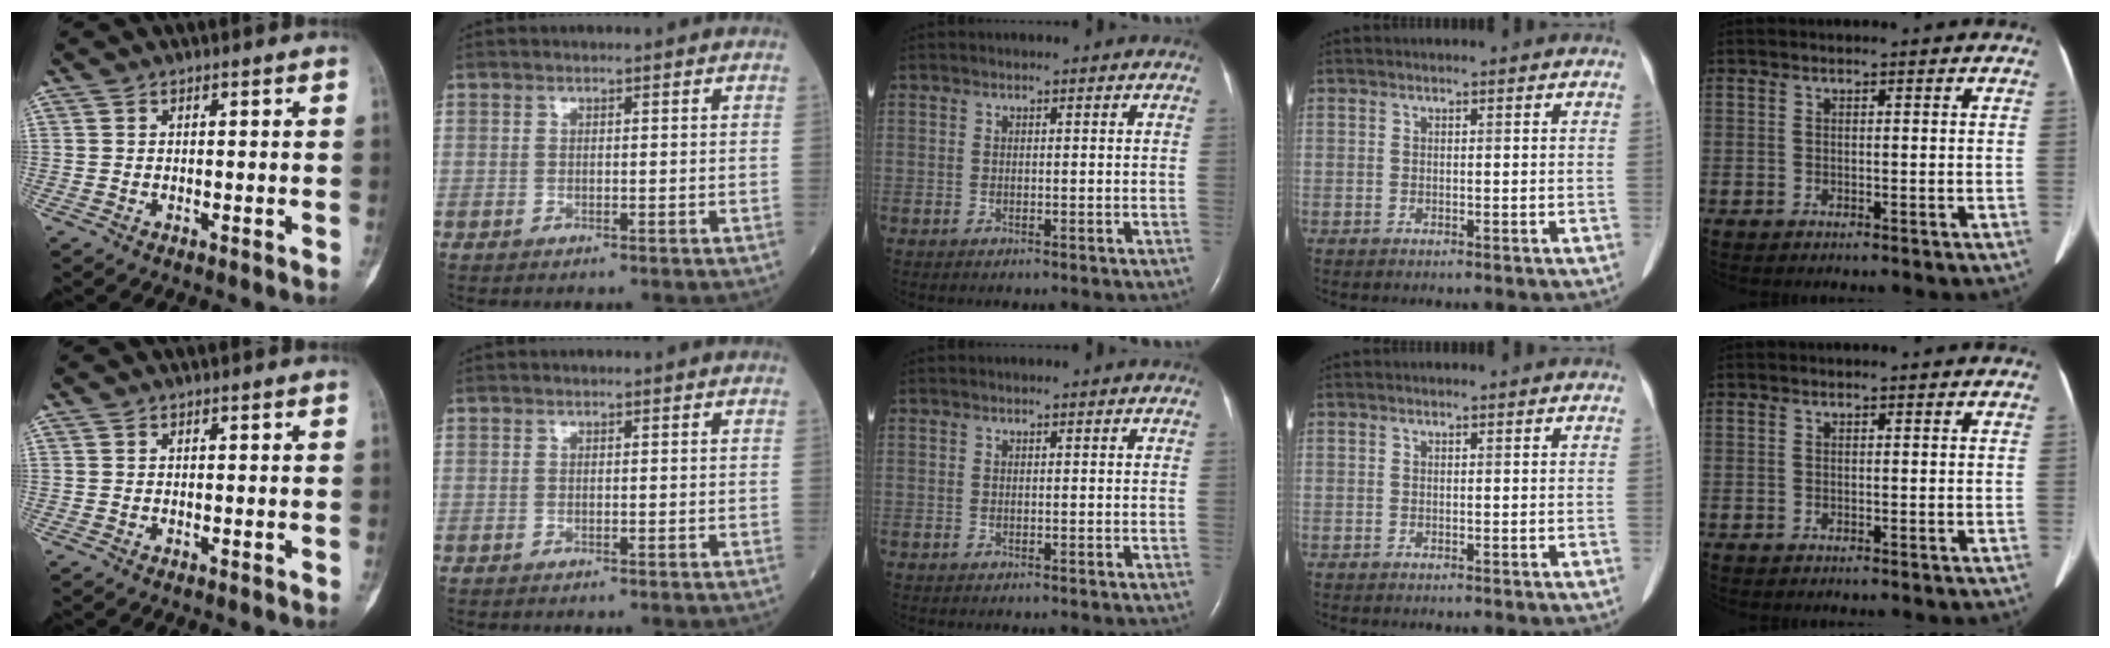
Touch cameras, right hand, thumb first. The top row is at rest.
{}